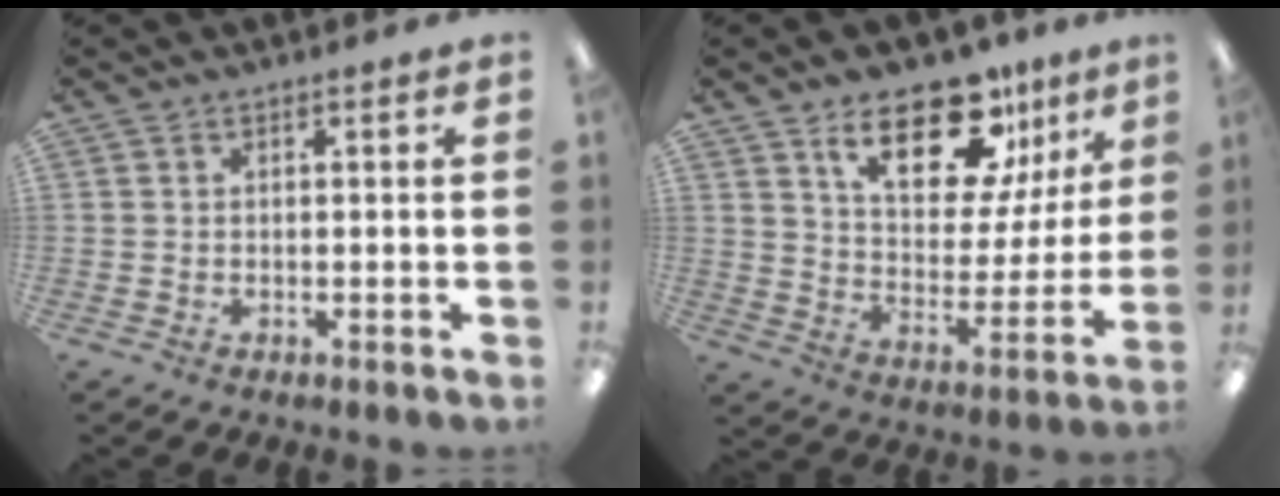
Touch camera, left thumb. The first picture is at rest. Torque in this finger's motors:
{"motor_torque": [2.28, 2.13, 1.50, -1.23, 0.37]}